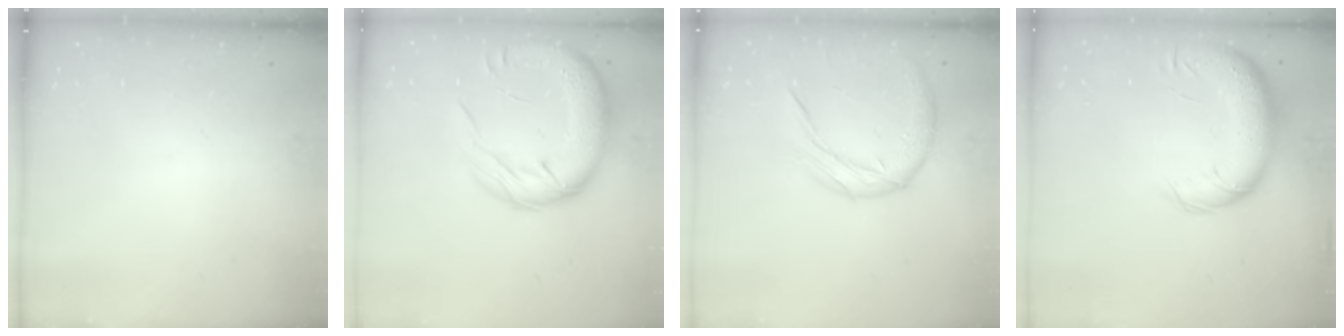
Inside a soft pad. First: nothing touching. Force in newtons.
{"total": 19.3, "press": 18.8, "slide": 3.9}
{"total": 9.8, "press": 9.8, "slide": 1.0}
{"total": 14.8, "press": 14.3, "slide": 3.9}